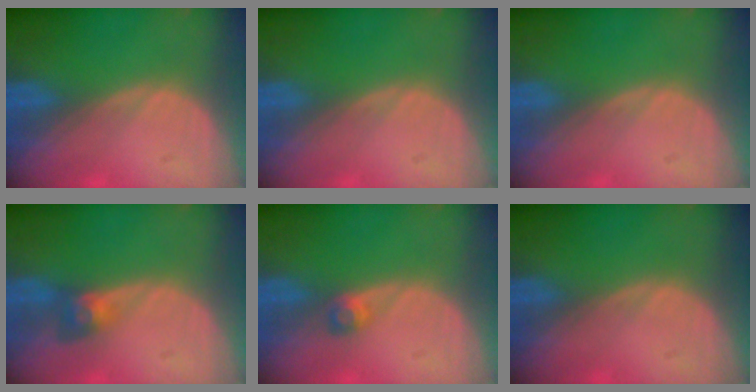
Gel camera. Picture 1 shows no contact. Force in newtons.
{"total": 0.0}
{"total": 0.0}
{"total": 3.2, "press": 2.7, "slide": 1.6}
{"total": 2.0, "press": 1.7, "slide": 1.1}
{"total": 0.0}